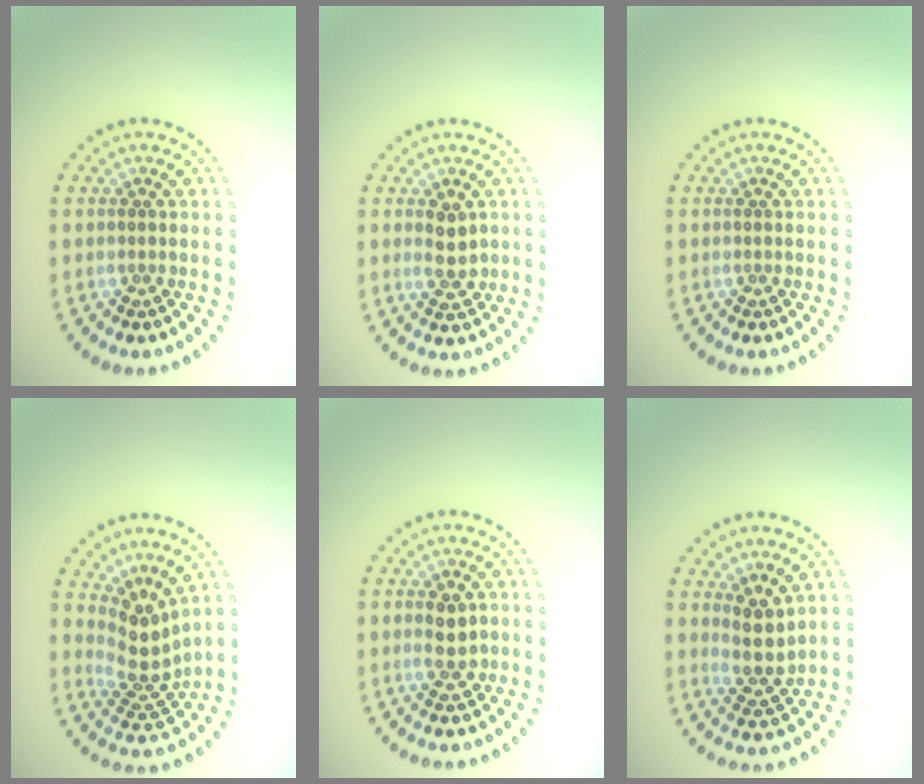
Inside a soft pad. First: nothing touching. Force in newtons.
{"total": 2.4, "press": 2.4, "slide": 0.2}
{"total": 0.0}
{"total": 3.5, "press": 2.5, "slide": 2.4}
{"total": 2.4, "press": 2.4, "slide": 0.0}
{"total": 2.8, "press": 2.3, "slide": 1.6}